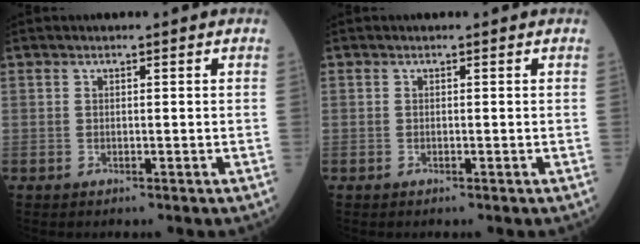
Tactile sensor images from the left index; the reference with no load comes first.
{"total": 0.0}